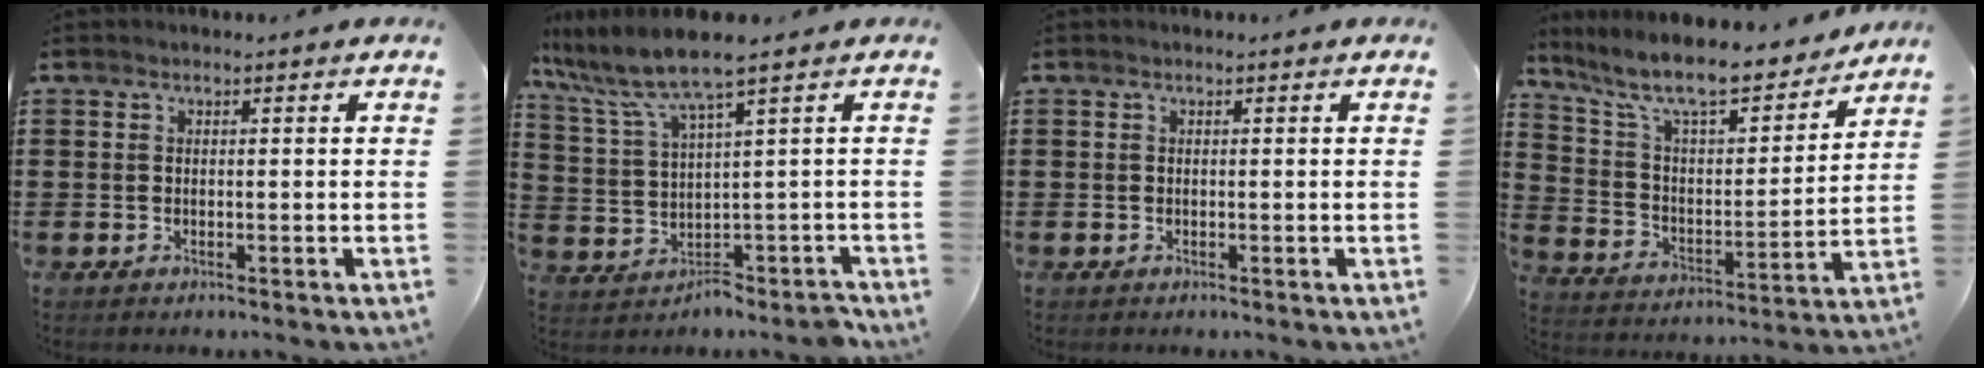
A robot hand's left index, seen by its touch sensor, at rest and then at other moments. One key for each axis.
{"total": 5.9, "fx": 2.9, "fy": 1.3, "fz": 4.9, "tx": -0.114, "ty": -0.024, "tz": 0.047}
{"total": 0.0}
{"total": 10.5, "fx": 9.1, "fy": 1.6, "fz": 5.0, "tx": -0.128, "ty": -0.058, "tz": 0.155}